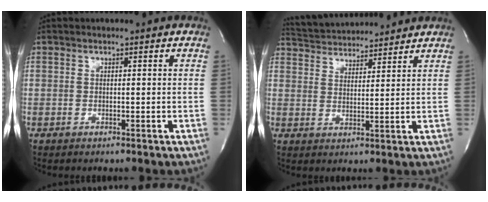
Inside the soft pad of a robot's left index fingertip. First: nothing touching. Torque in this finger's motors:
{"motor_torque": [-0.33, -0.11, 0.09, 0.05]}